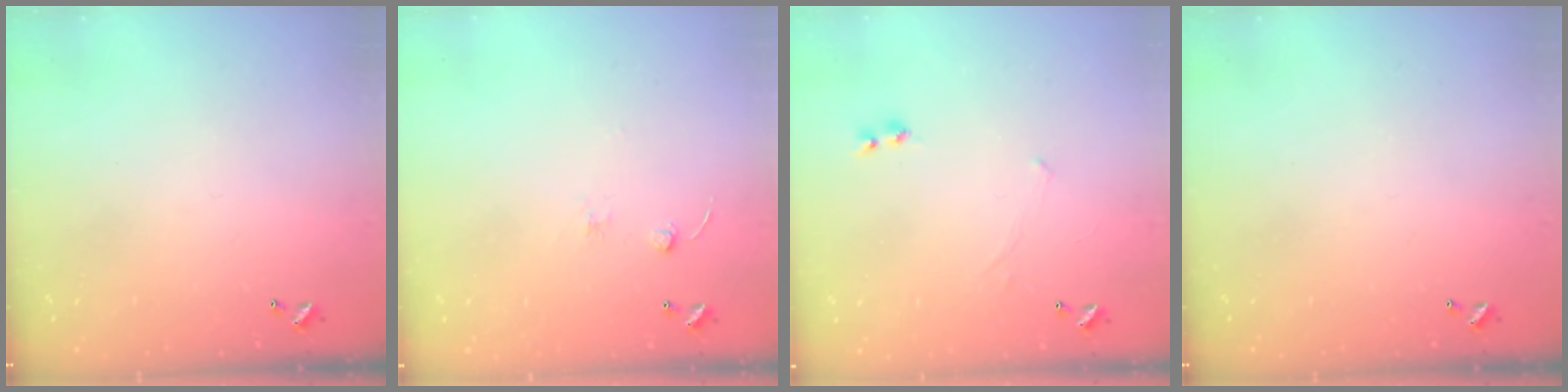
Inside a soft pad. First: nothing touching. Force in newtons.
{"total": 2.5, "press": 2.4, "slide": 0.8}
{"total": 2.3, "press": 2.3, "slide": 0.2}
{"total": 0.0}